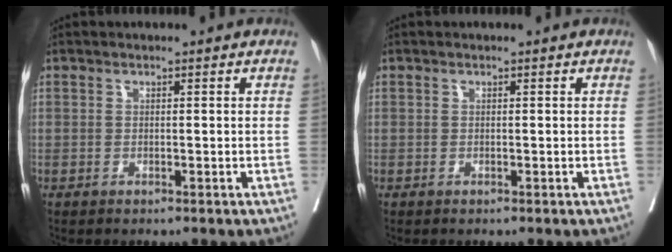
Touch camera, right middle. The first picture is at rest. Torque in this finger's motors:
{"motor_torque": [0.36, -0.36, 0.00, -0.02]}